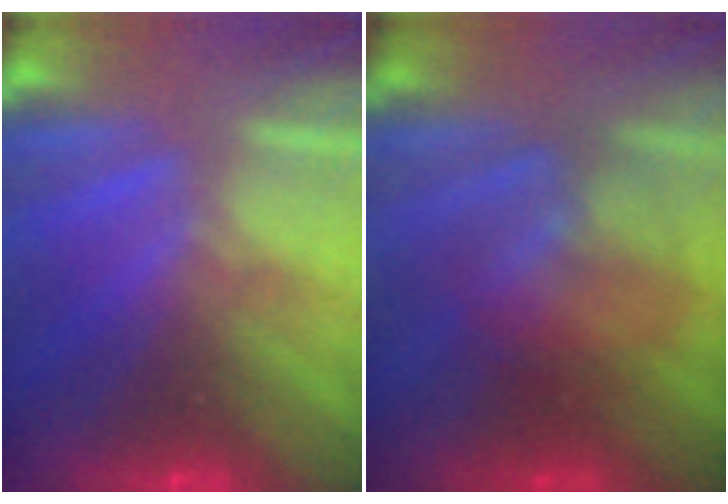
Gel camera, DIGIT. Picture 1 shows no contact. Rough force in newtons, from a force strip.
{"total": 2.3}